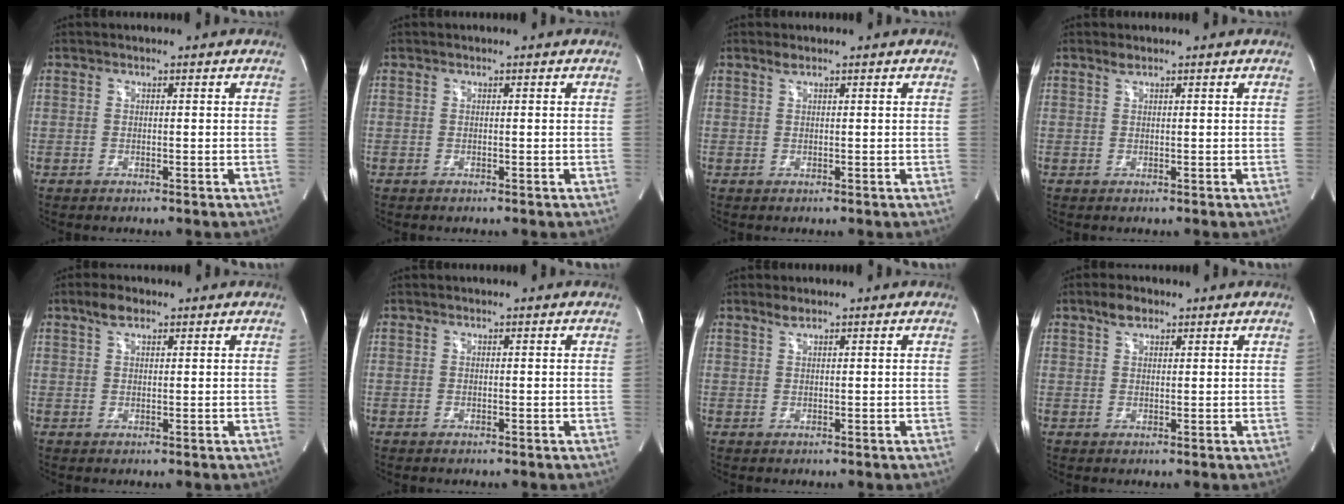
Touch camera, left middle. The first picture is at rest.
{"total": 0.0}
{"total": 0.9, "force": [0.7, 0.0, 0.5], "torque": [-0.014, 0.004, 0.016]}
{"total": 0.8, "force": [0.7, 0.0, 0.4], "torque": [-0.013, 0.004, 0.017]}
{"total": 2.7, "force": [1.8, 1.2, 1.7], "torque": [-0.036, 0.011, 0.035]}
{"total": 0.0}
{"total": 1.1, "force": [0.9, 0.1, 0.6], "torque": [-0.015, 0.004, 0.022]}
{"total": 2.7, "force": [1.8, 1.3, 1.5], "torque": [-0.031, 0.009, 0.035]}